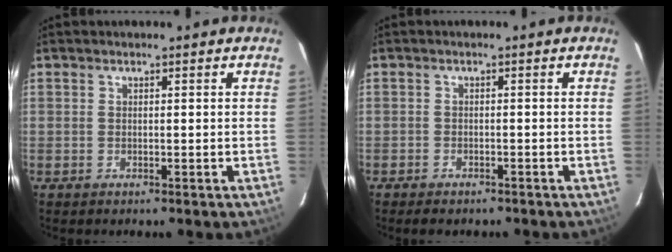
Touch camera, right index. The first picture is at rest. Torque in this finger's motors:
{"motor_torque": [0.27, -0.25, 0.08, -0.02]}